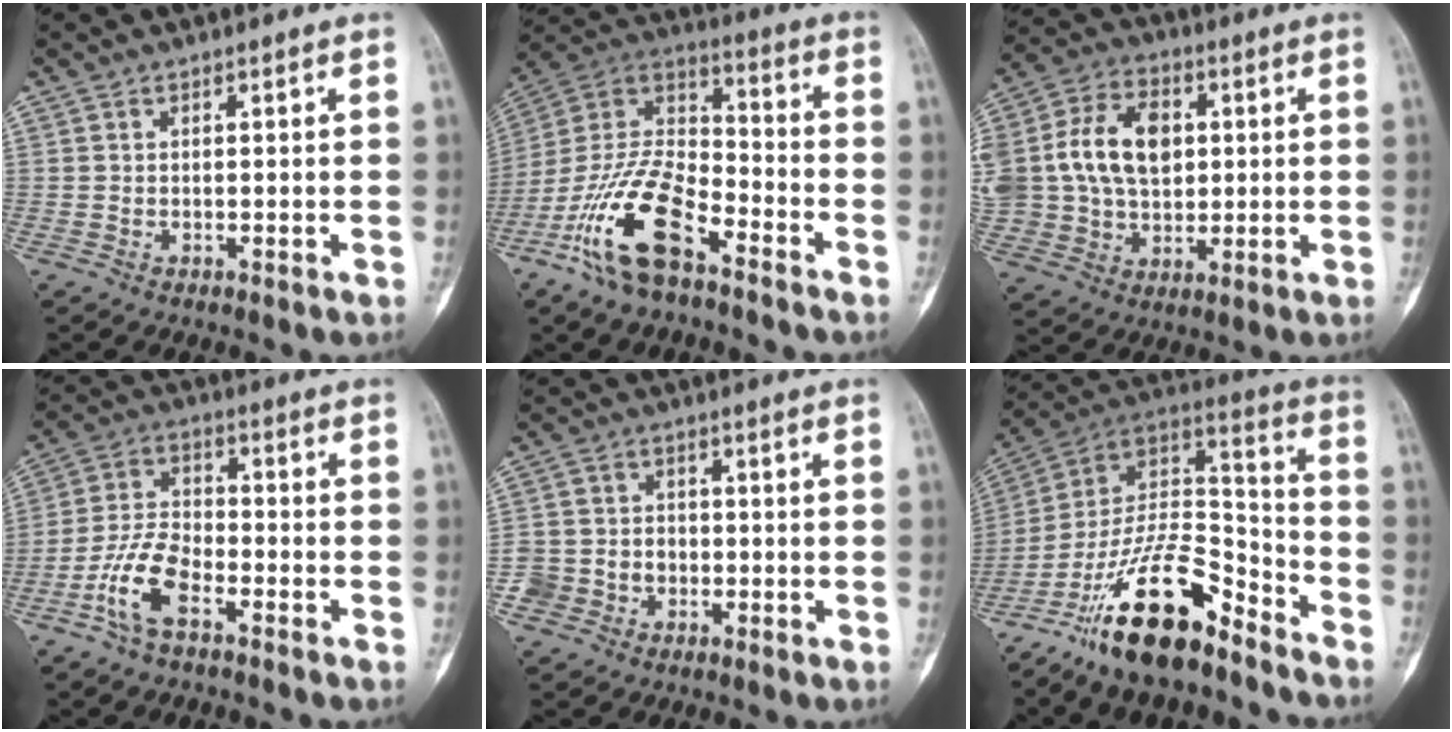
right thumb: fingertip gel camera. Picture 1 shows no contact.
{"total": 17.6, "force": [-10.1, 7.5, 12.3], "torque": [-0.232, 0.063, -0.200]}
{"total": 19.4, "force": [2.7, 14.0, 13.2], "torque": [-0.258, 0.016, 0.057]}
{"total": 9.5, "force": [-5.0, 4.5, 6.7], "torque": [-0.133, 0.030, -0.102]}
{"total": 6.2, "force": [-2.1, 5.7, 1.6], "torque": [-0.001, 0.025, -0.037]}
{"total": 20.9, "force": [-14.3, 7.7, 13.1], "torque": [-0.217, 0.098, -0.254]}